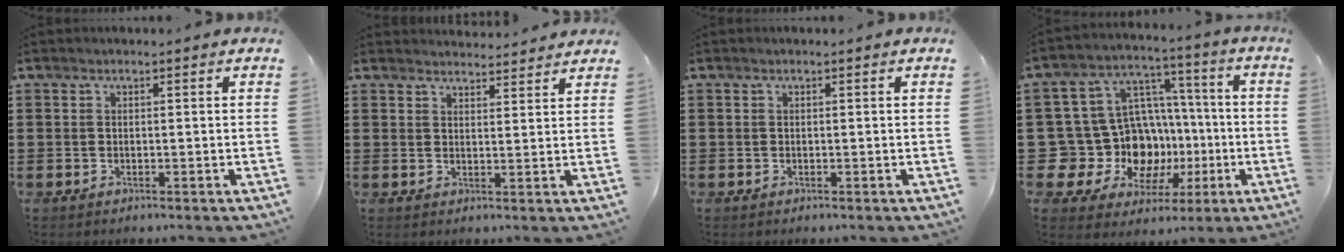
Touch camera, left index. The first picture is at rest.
{"total": 2.8, "force": [2.8, 0.1, 0.0], "torque": [-0.001, -0.014, 0.052]}
{"total": 0.0}
{"total": 12.3, "force": [-1.6, 11.3, 4.6], "torque": [-0.117, 0.001, -0.014]}